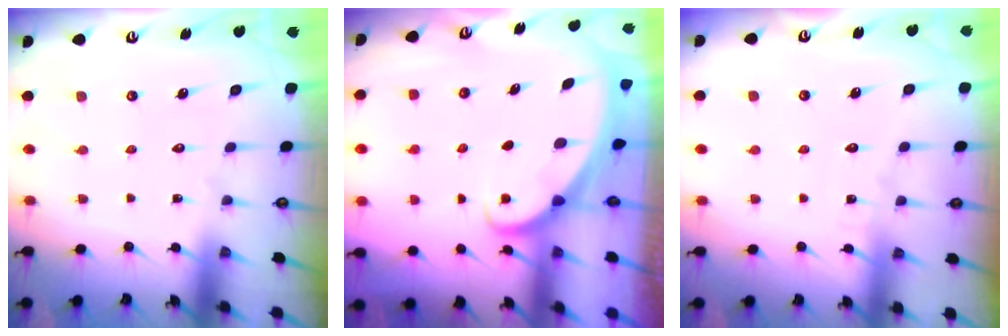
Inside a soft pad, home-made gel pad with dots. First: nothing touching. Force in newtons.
{"total": 1.6, "press": 1.6, "slide": 0.0}
{"total": 2.9, "press": 2.9, "slide": 0.3}